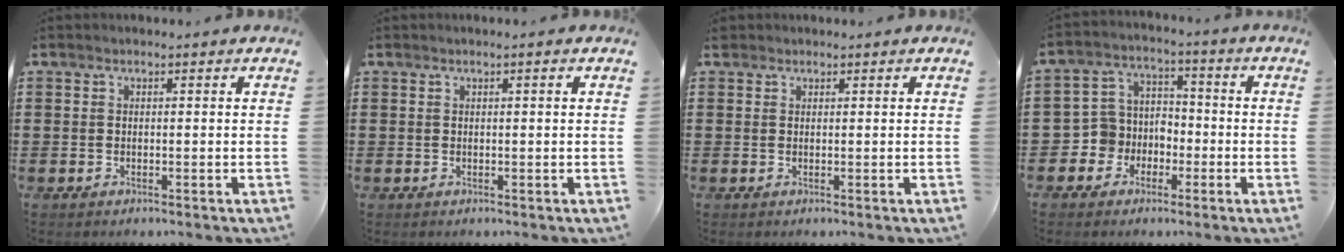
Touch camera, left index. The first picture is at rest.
{"total": 0.6, "force": [0.2, -0.1, 0.6], "torque": [-0.010, -0.004, 0.004]}
{"total": 0.8, "force": [0.6, 0.4, 0.1], "torque": [-0.004, 0.004, 0.012]}
{"total": 5.5, "force": [-2.3, 4.9, 0.4], "torque": [-0.044, 0.004, -0.052]}